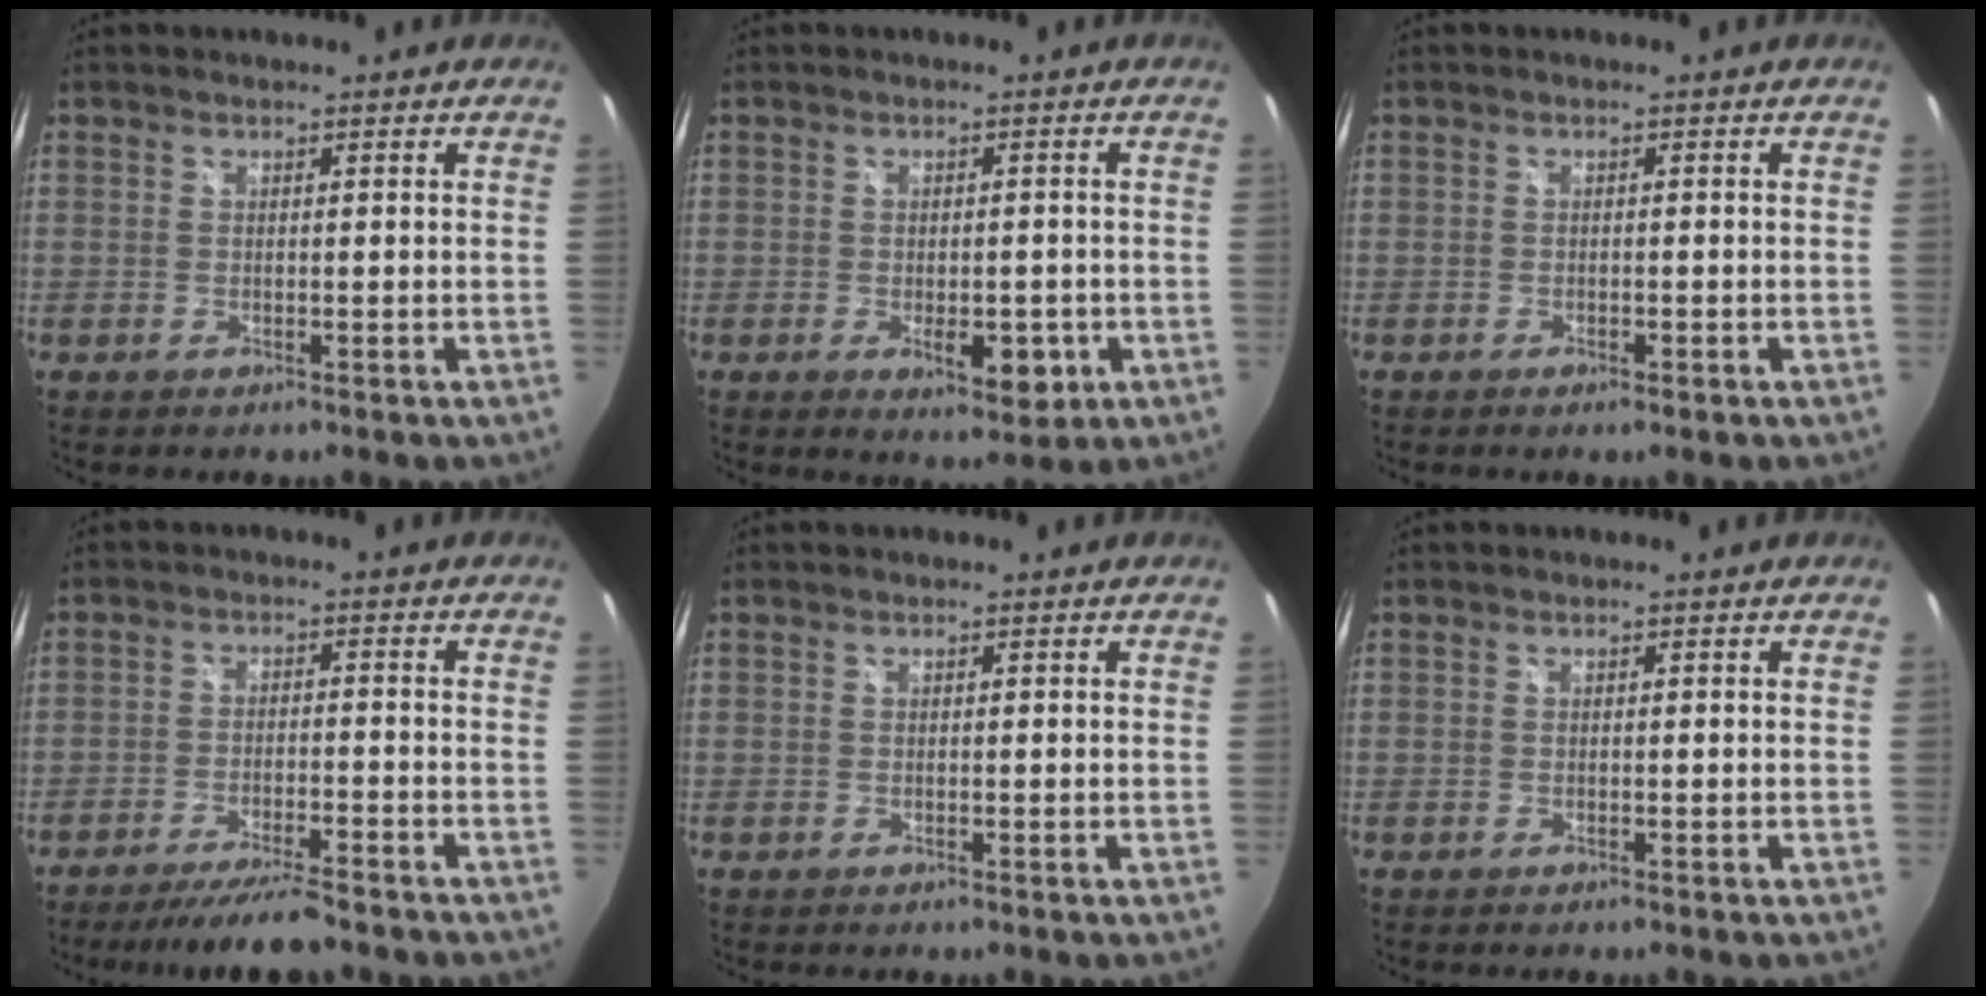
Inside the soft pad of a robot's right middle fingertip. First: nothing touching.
{"total": 6.0, "force": [-2.0, 3.2, 4.7], "torque": [-0.072, -0.009, -0.019]}
{"total": 1.2, "force": [-0.9, 0.5, 0.7], "torque": [-0.012, -0.003, -0.014]}
{"total": 9.2, "force": [-8.0, 1.0, 4.3], "torque": [-0.094, -0.010, -0.128]}
{"total": 0.0}
{"total": 0.0}